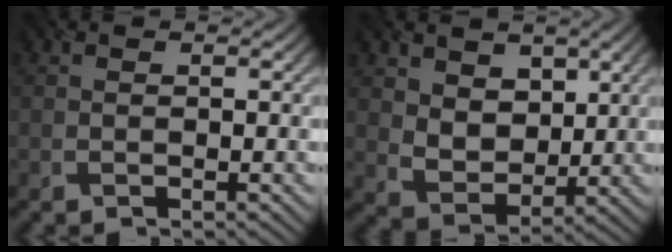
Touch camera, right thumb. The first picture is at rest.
{"total": 6.0, "force": [2.8, 4.5, 2.9], "torque": [-0.090, -0.025, 0.047]}